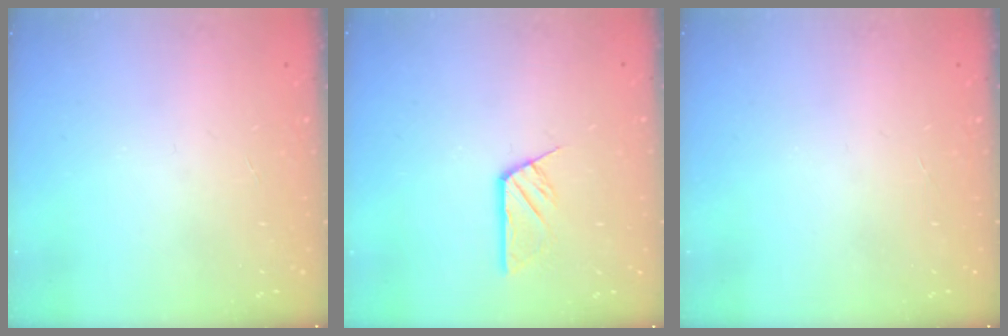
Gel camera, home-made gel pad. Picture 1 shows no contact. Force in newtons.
{"total": 4.8, "press": 4.8, "slide": 0.3}
{"total": 0.0}